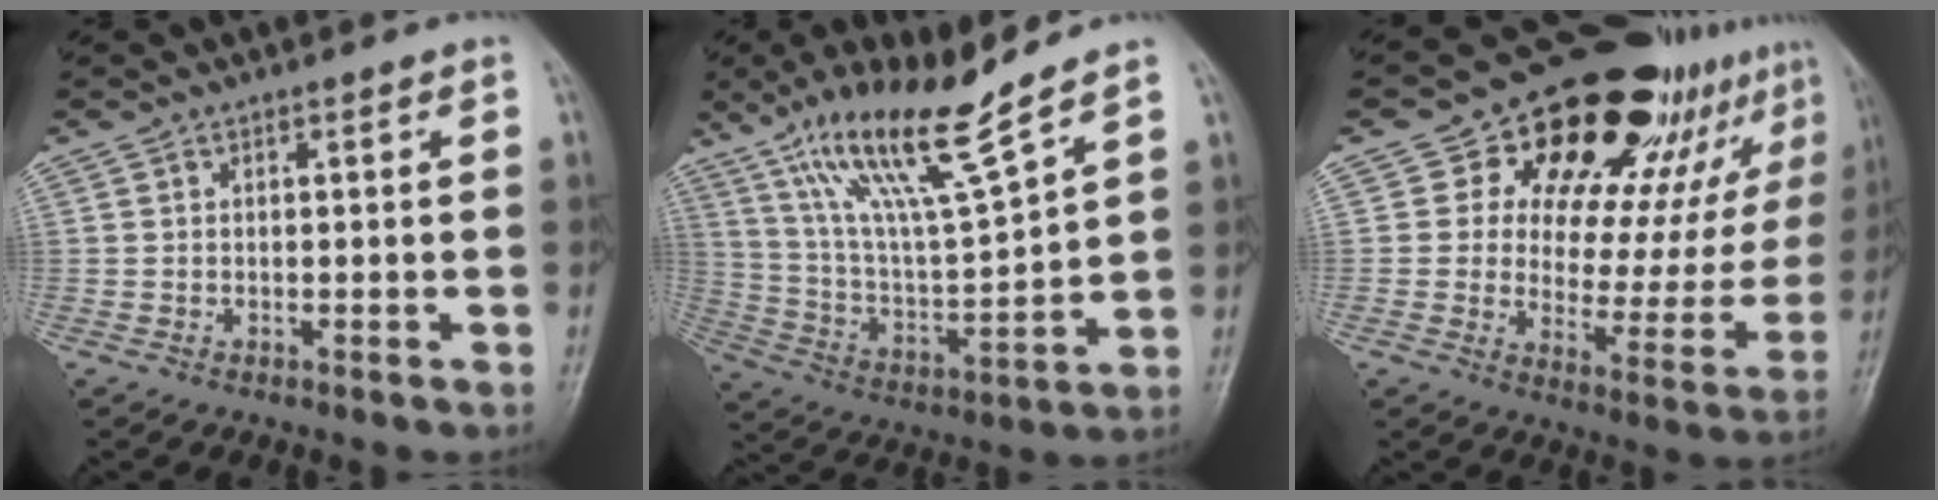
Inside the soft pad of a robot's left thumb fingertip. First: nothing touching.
{"total": 16.4, "force": [11.6, 1.8, 11.5], "torque": [-0.201, -0.062, 0.225]}
{"total": 24.1, "force": [14.1, 12.4, 15.1], "torque": [-0.163, -0.045, 0.200]}